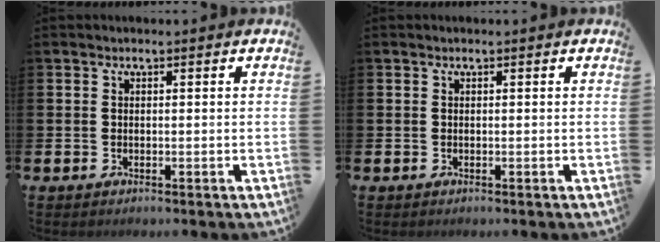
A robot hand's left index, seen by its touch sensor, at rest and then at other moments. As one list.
[{"total": 0.0}]